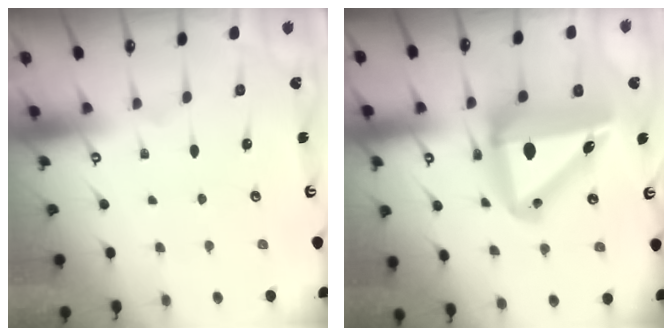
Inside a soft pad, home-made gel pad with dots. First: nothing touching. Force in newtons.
{"total": 15.2, "press": 14.7, "slide": 3.6}